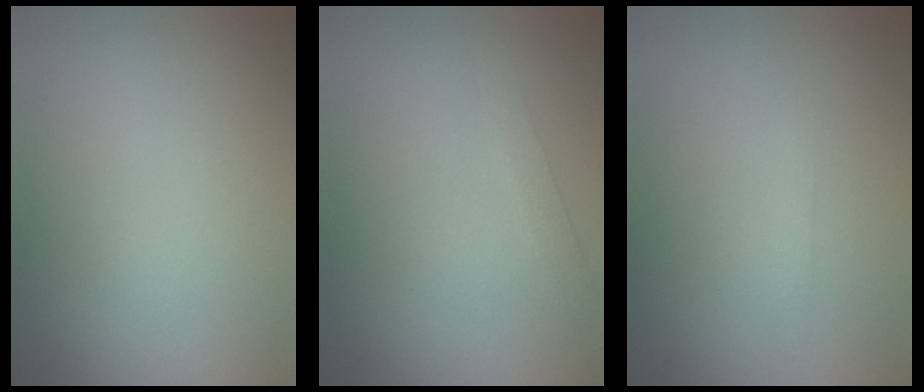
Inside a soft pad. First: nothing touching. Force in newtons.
{"total": 1.9, "press": 1.9, "slide": 0.0}
{"total": 0.8, "press": 0.8, "slide": 0.0}